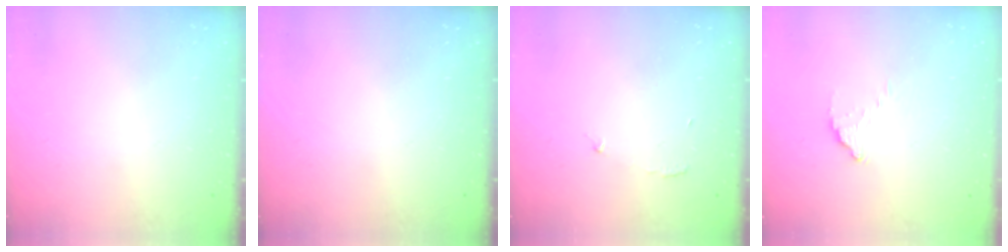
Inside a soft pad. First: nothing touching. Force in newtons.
{"total": 0.0}
{"total": 4.0, "press": 4.0, "slide": 0.3}
{"total": 2.8, "press": 2.8, "slide": 0.0}